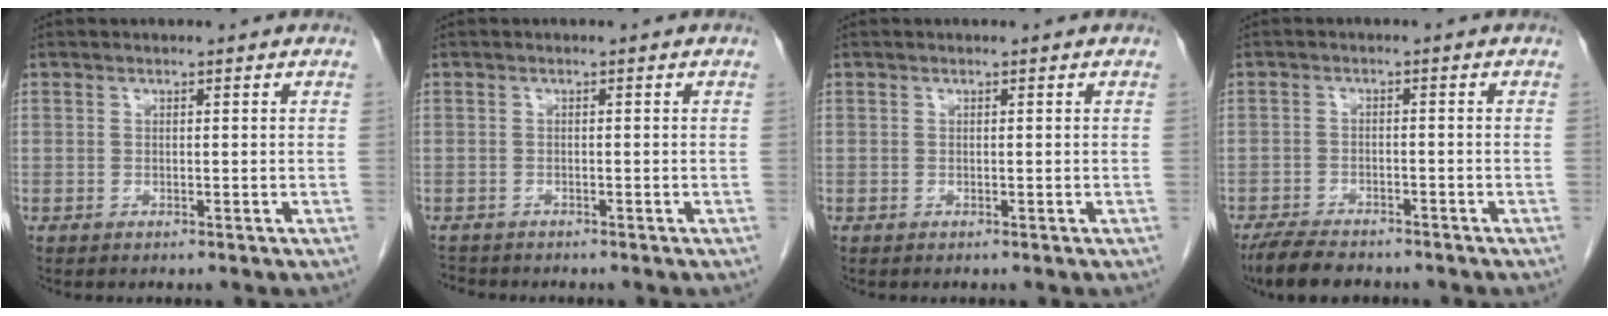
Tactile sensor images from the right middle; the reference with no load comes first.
{"total": 1.7, "force": [-1.7, 0.4, -0.1], "torque": [-0.002, -0.007, -0.029]}
{"total": 0.0}
{"total": 6.9, "force": [-5.9, 2.1, 2.9], "torque": [-0.051, -0.014, -0.097]}